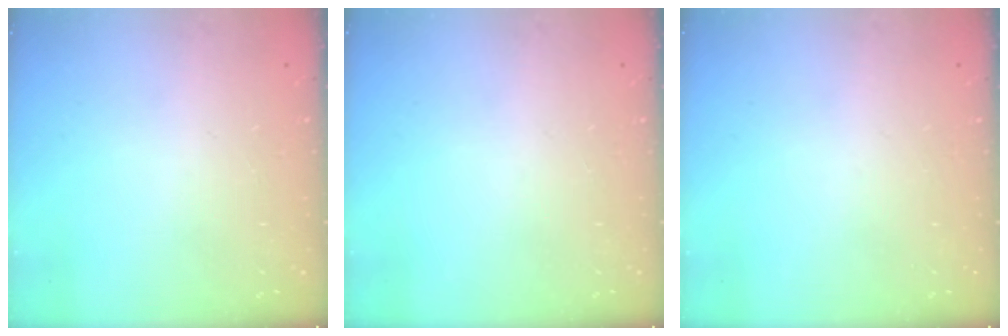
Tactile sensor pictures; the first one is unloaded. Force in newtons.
{"total": 0.0}
{"total": 0.0}